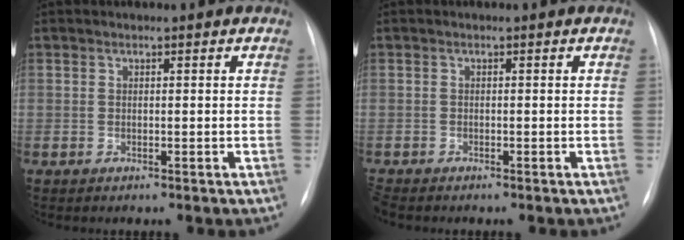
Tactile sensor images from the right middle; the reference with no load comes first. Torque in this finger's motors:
{"motor_torque": [-0.10, 0.11, 0.00, 0.00]}